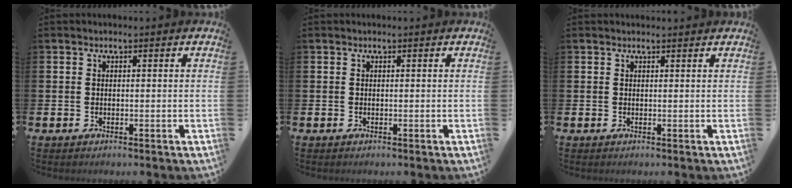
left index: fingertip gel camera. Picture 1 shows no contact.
{"total": 0.0}
{"total": 0.6, "force": [0.6, 0.1, 0.1], "torque": [0.007, -0.003, 0.009]}